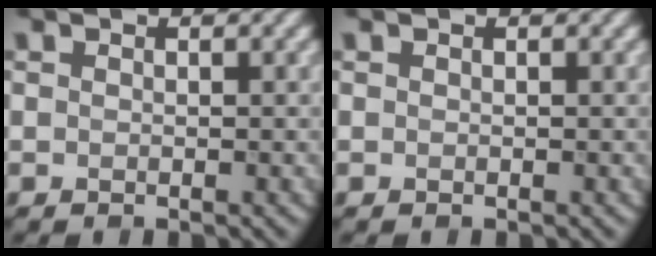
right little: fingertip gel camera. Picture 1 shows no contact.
{"total": 0.0}